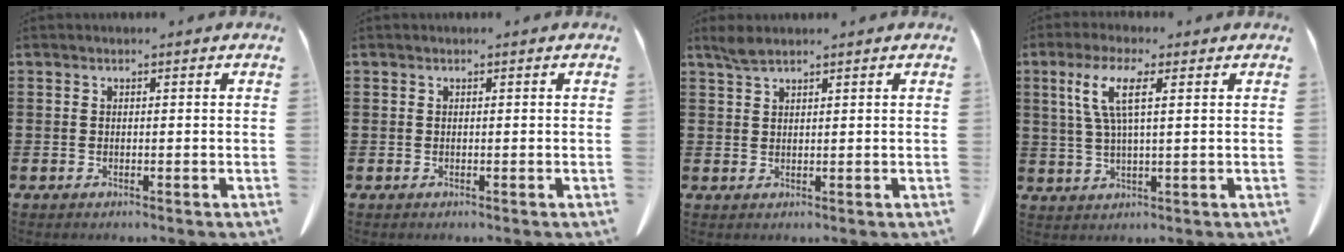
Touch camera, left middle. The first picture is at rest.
{"total": 0.0}
{"total": 2.1, "force": [1.7, 0.4, 1.2], "torque": [-0.029, -0.001, 0.032]}
{"total": 6.3, "force": [2.4, 1.3, 5.7], "torque": [-0.125, 0.003, 0.037]}